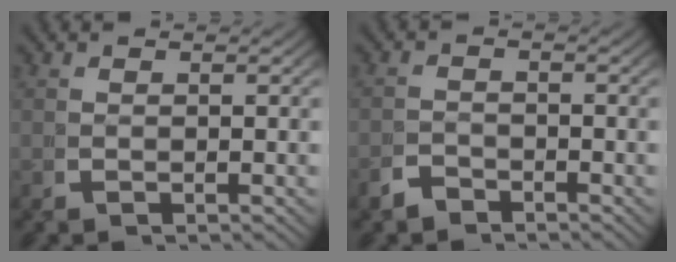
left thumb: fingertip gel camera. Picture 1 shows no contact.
{"total": 2.1, "force": [-2.0, 0.5, 0.0], "torque": [0.003, -0.009, -0.037]}